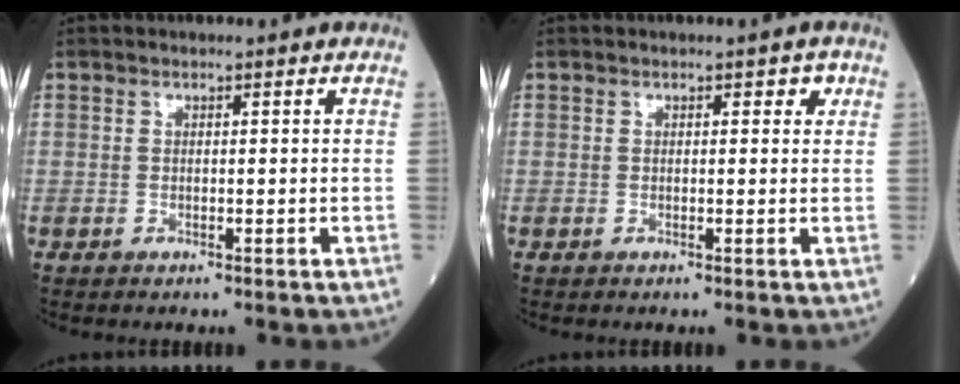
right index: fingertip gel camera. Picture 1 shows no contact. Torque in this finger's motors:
{"motor_torque": [0.01, 0.02, -0.01, 0.01]}